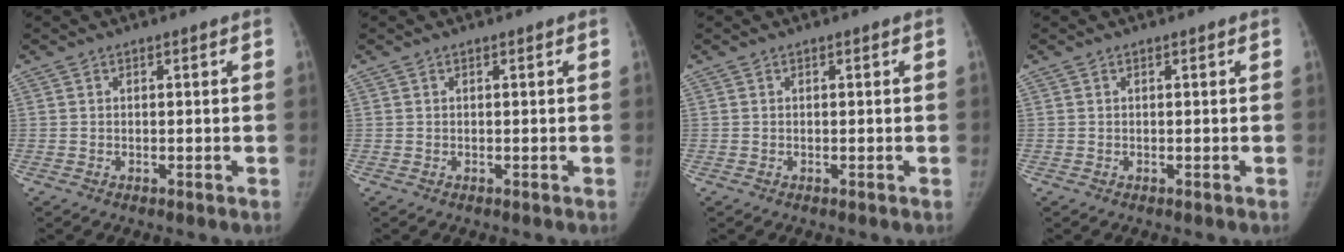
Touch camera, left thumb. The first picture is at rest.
{"total": 0.0}
{"total": 0.0}
{"total": 0.0}